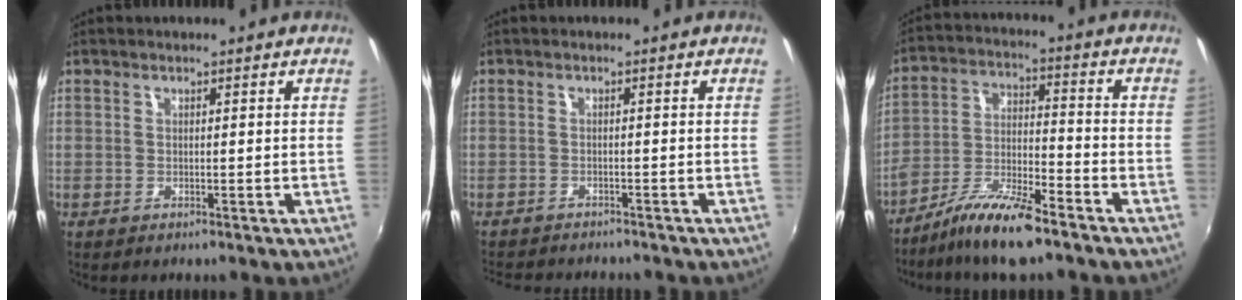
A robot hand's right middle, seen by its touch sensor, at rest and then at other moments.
{"total": 6.6, "force": [-6.2, 1.4, 2.0], "torque": [-0.052, -0.015, -0.092]}
{"total": 11.0, "force": [-8.5, 1.8, 6.8], "torque": [-0.144, -0.005, -0.162]}